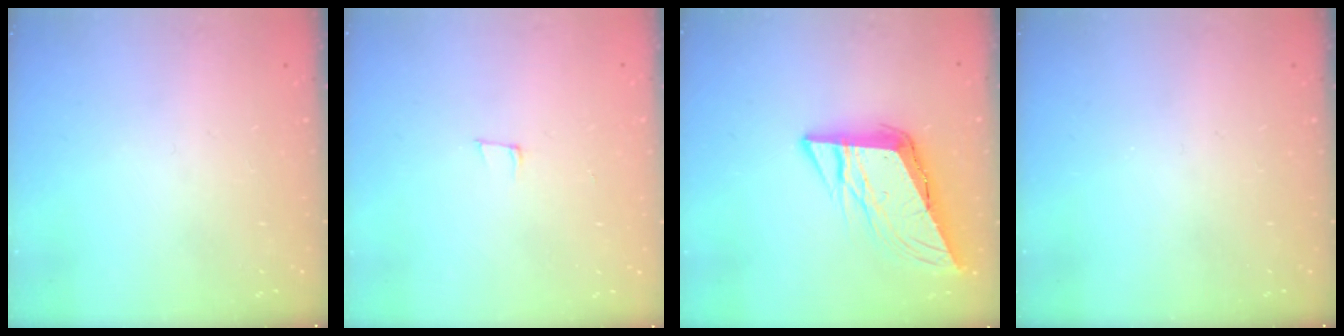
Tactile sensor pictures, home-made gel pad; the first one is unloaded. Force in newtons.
{"total": 5.6, "press": 4.5, "slide": 3.3}
{"total": 11.4, "press": 11.2, "slide": 1.9}
{"total": 0.0}